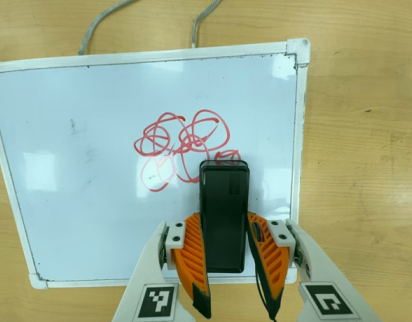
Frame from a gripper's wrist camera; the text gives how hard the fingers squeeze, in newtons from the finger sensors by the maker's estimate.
{"total": 4.3, "left": 2.8, "right": 5.7}